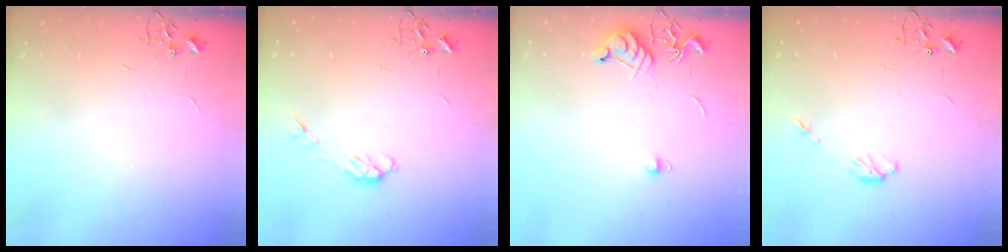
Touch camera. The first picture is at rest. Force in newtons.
{"total": 5.5, "press": 5.5, "slide": 0.5}
{"total": 7.8, "press": 7.7, "slide": 1.0}
{"total": 4.7, "press": 4.6, "slide": 0.7}